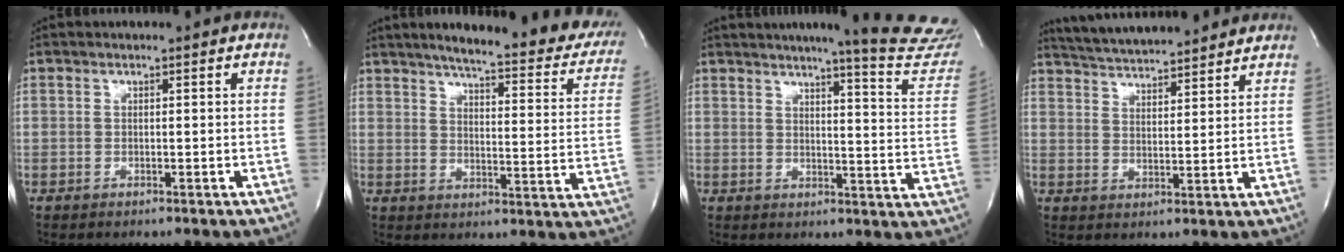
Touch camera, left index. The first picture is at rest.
{"total": 24.4, "force": [19.6, 4.4, 13.7], "torque": [-0.180, -0.035, 0.221]}
{"total": 16.5, "force": [15.3, -0.5, 6.2], "torque": [-0.074, -0.106, 0.161]}
{"total": 14.0, "force": [12.9, 1.7, 5.3], "torque": [-0.094, 0.021, 0.194]}